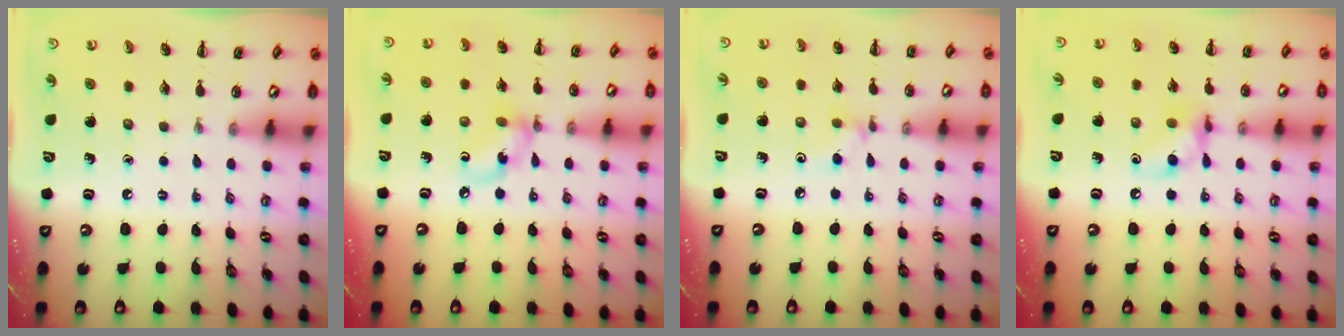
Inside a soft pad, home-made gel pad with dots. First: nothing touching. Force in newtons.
{"total": 7.1, "press": 7.0, "slide": 0.6}
{"total": 3.0, "press": 2.8, "slide": 0.9}
{"total": 8.7, "press": 8.6, "slide": 1.0}